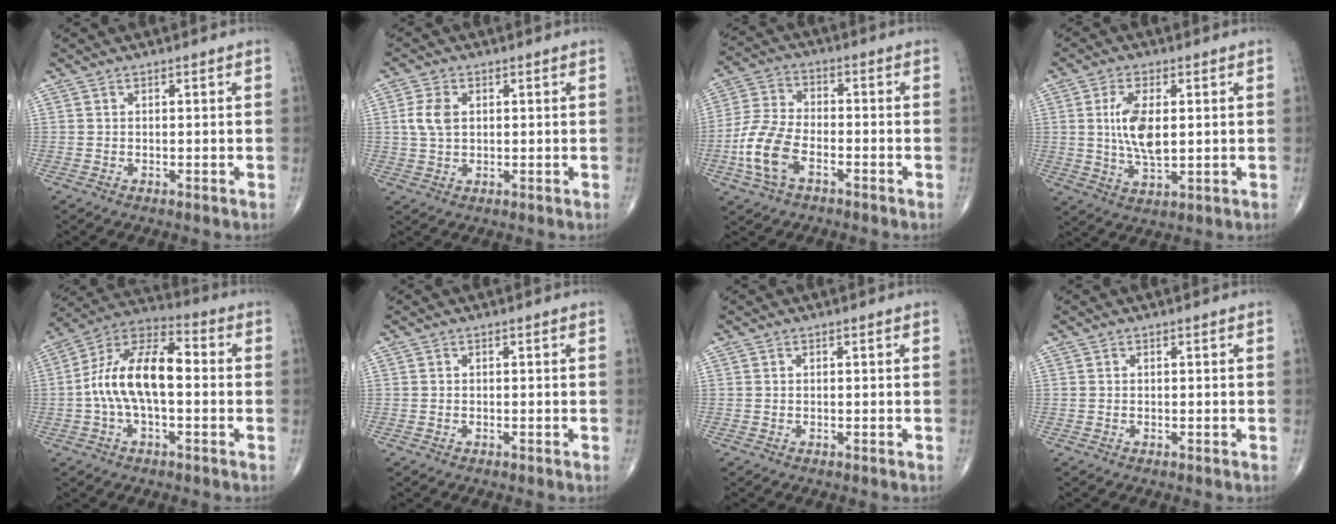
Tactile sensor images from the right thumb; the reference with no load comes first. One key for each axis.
{"total": 4.6, "fx": 0.8, "fy": 2.9, "fz": 3.4, "tx": -0.072, "ty": 0.001, "tz": 0.016}
{"total": 10.6, "fx": -4.2, "fy": 5.8, "fz": 7.8, "tx": -0.171, "ty": 0.021, "tz": -0.086}
{"total": 8.8, "fx": 1.1, "fy": 3.9, "fz": 7.8, "tx": -0.148, "ty": -0.012, "tz": 0.023}
{"total": 14.8, "fx": -0.7, "fy": 7.1, "fz": 12.9, "tx": -0.239, "ty": 0.045, "tz": -0.024}
{"total": 0.0}
{"total": 0.0}
{"total": 0.0}